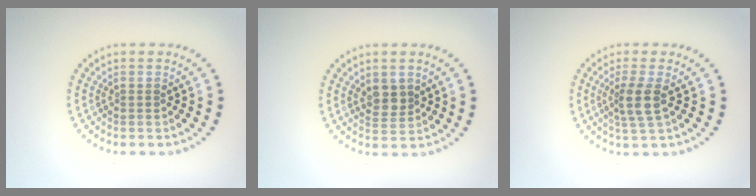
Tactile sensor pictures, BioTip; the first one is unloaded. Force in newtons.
{"total": 2.1, "press": 1.9, "slide": 0.9}
{"total": 2.7, "press": 2.2, "slide": 1.5}